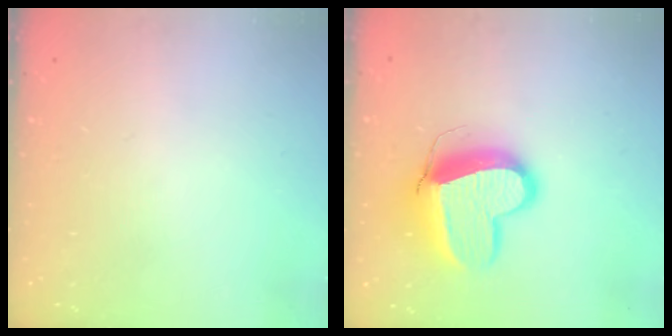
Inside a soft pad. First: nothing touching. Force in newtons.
{"total": 14.4, "press": 14.3, "slide": 1.6}